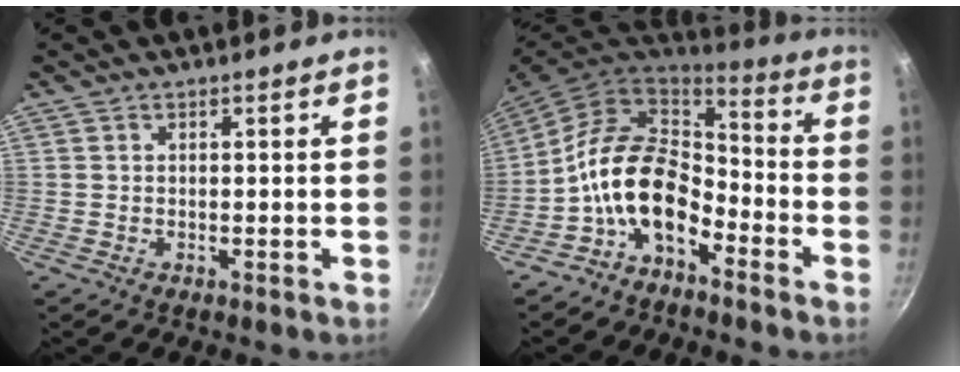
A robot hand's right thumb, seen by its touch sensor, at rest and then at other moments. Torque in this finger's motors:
{"motor_torque": [0.60, 0.24, 1.68, -1.09, 0.50]}